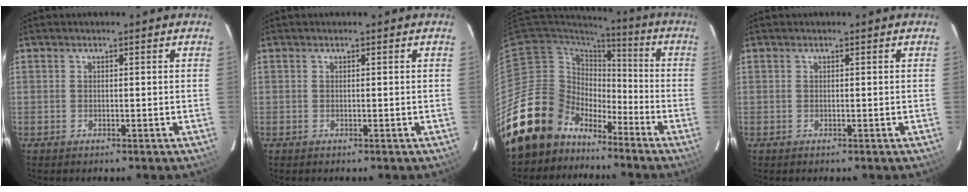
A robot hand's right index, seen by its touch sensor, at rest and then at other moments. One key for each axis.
{"total": 0.0}
{"total": 16.2, "fx": -11.5, "fy": 11.1, "fz": 2.6, "tx": -0.083, "ty": 0.028, "tz": -0.193}
{"total": 0.0}